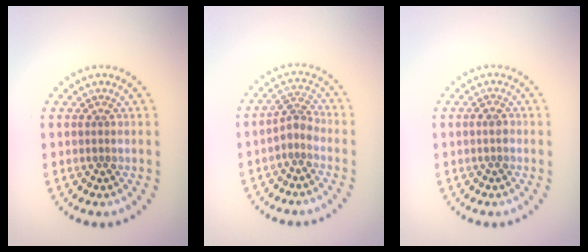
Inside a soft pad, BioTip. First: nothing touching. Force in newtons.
{"total": 1.9, "press": 1.4, "slide": 1.3}
{"total": 0.9, "press": 0.9, "slide": 0.2}